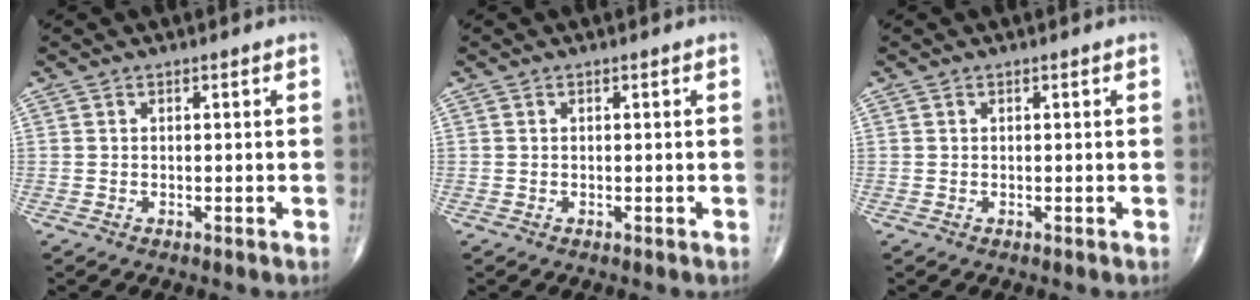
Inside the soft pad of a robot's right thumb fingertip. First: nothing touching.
{"total": 0.0}
{"total": 0.0}